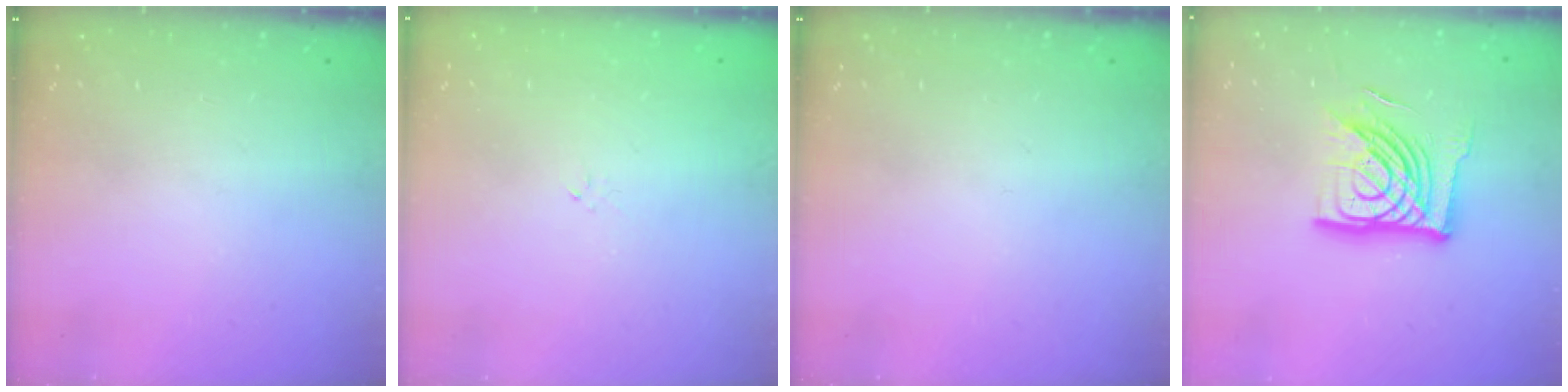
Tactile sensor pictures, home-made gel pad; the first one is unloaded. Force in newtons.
{"total": 0.0}
{"total": 0.0}
{"total": 16.8, "press": 16.7, "slide": 1.7}